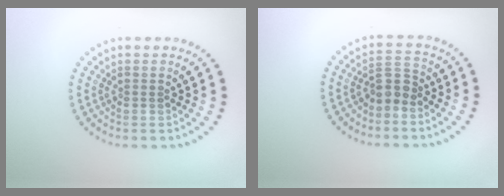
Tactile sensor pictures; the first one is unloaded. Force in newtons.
{"total": 2.2, "press": 1.8, "slide": 1.3}